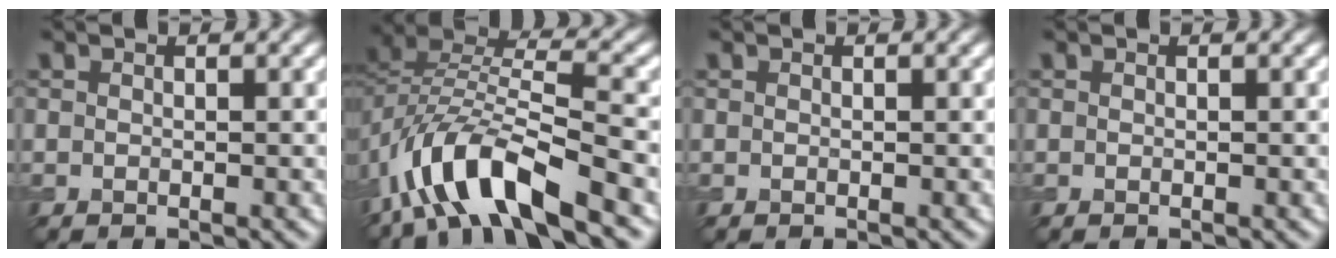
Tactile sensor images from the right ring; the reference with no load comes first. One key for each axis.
{"total": 9.8, "fx": -6.0, "fy": 3.4, "fz": 7.0, "tx": -0.129, "ty": 0.008, "tz": -0.118}
{"total": 0.0}
{"total": 0.0}